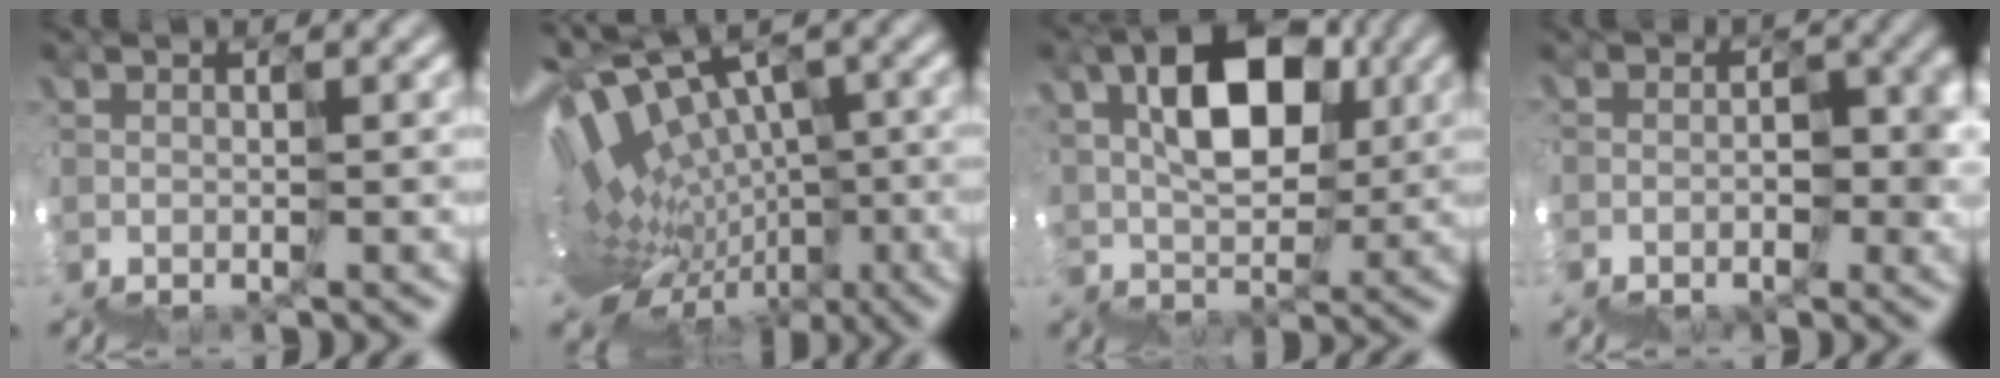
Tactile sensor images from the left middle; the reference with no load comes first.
{"total": 5.9, "force": [2.7, 3.1, 4.2], "torque": [-0.067, 0.049, 0.050]}
{"total": 7.1, "force": [5.7, 3.6, 2.3], "torque": [-0.019, 0.048, 0.085]}
{"total": 3.5, "force": [-1.2, 3.2, 0.9], "torque": [0.026, 0.025, -0.012]}